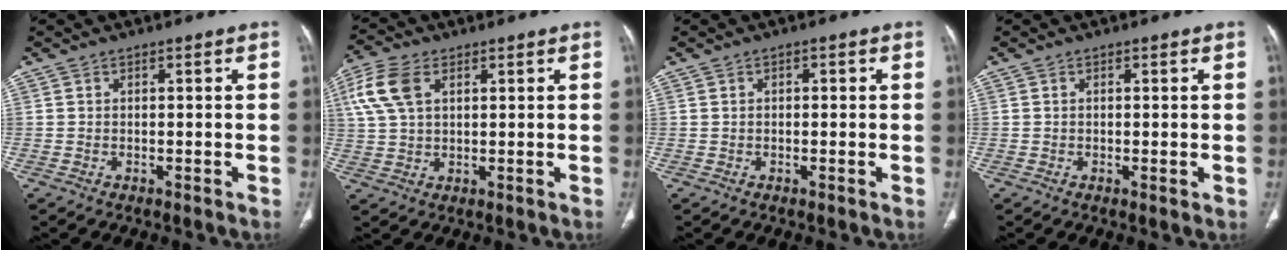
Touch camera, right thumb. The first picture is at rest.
{"total": 8.8, "force": [3.2, 5.2, 6.3], "torque": [-0.146, 0.010, 0.063]}
{"total": 0.8, "force": [0.1, 0.5, 0.6], "torque": [-0.008, 0.006, 0.001]}
{"total": 0.9, "force": [-0.1, 0.2, 0.8], "torque": [-0.018, -0.005, -0.002]}